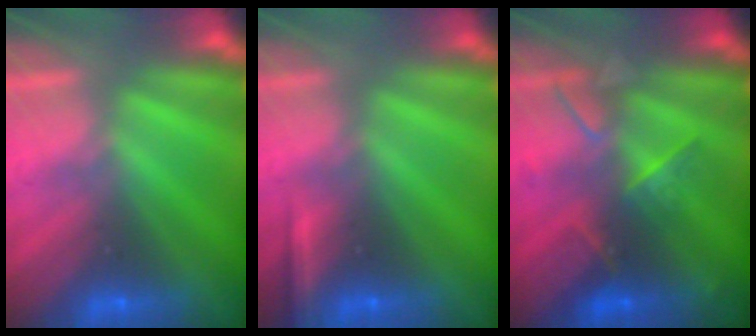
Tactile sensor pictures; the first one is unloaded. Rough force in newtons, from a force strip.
{"total": 2.3}
{"total": 2.9}